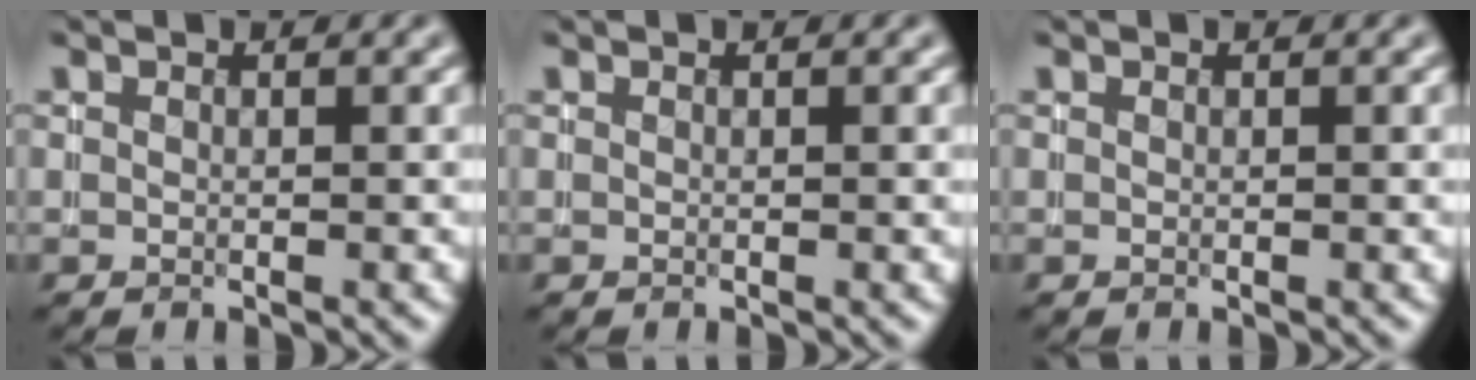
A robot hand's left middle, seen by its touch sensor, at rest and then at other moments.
{"total": 0.0}
{"total": 0.0}